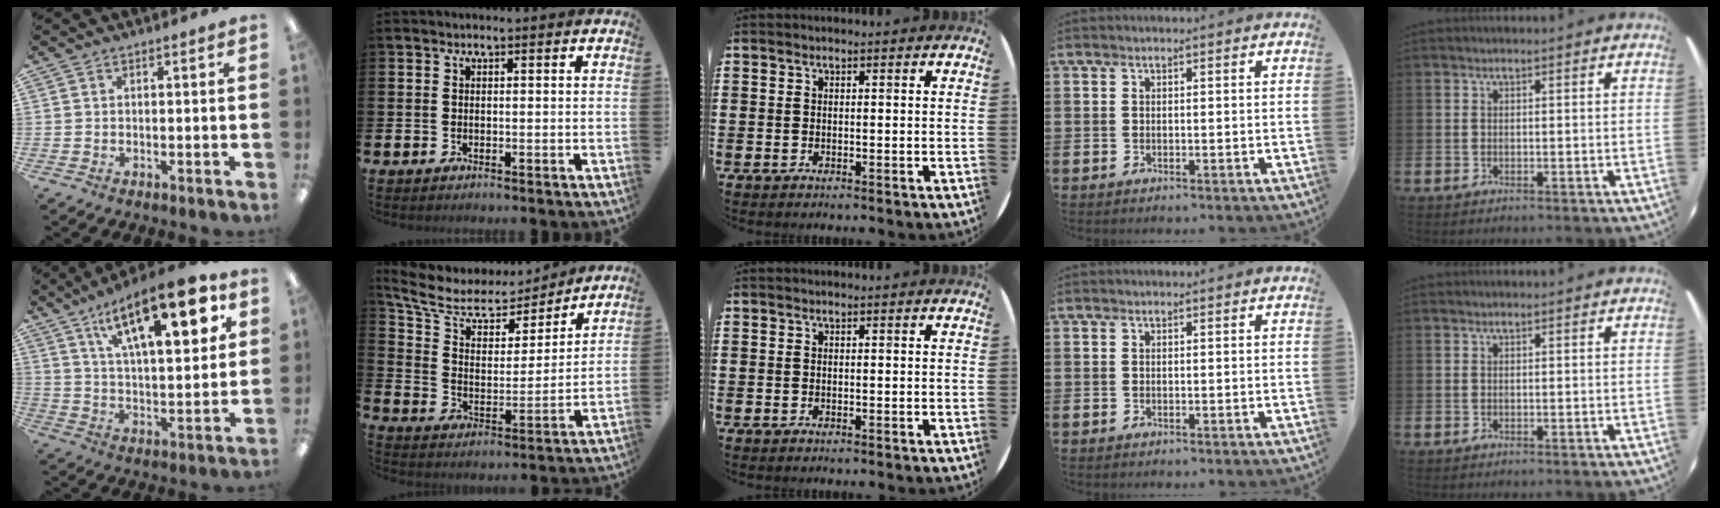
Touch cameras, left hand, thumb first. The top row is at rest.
{"thumb": {"total": 21.1, "force": [11.0, 7.8, 16.2], "torque": [-0.240, -0.048, 0.170]}, "index": {"total": 7.9, "force": [6.3, 4.1, 2.4], "torque": [-0.087, -0.041, 0.108]}}